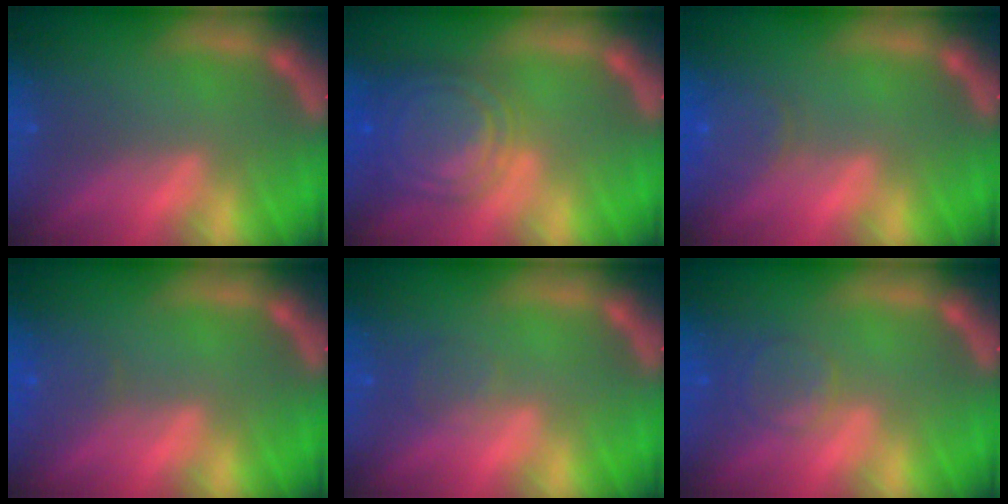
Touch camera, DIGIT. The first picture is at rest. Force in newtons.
{"total": 9.1}
{"total": 3.0}
{"total": 1.4}
{"total": 1.5}
{"total": 2.9}